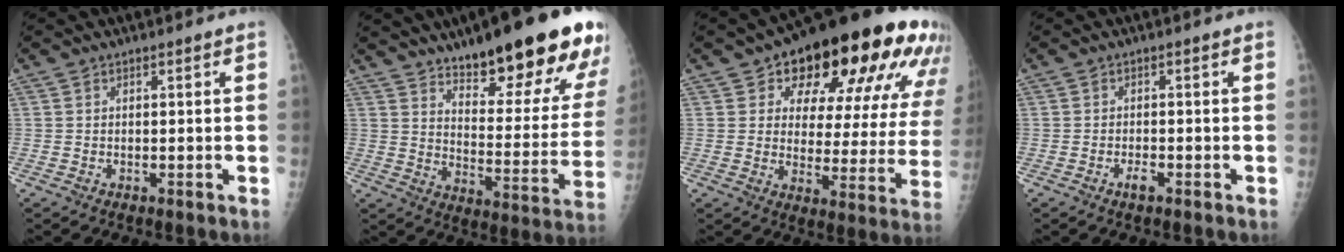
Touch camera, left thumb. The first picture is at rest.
{"total": 25.7, "force": [17.3, 7.0, 17.7], "torque": [-0.204, -0.080, 0.244]}
{"total": 25.8, "force": [13.3, 12.2, 18.4], "torque": [-0.218, -0.014, 0.179]}
{"total": 1.6, "force": [-1.0, 0.6, 1.1], "torque": [-0.023, 0.004, -0.019]}